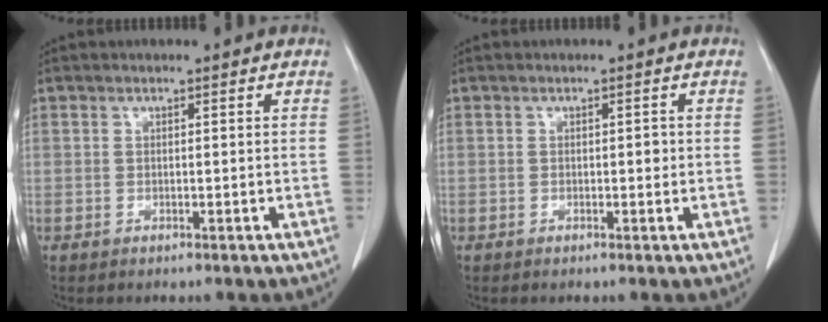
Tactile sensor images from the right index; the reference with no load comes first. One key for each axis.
{"total": 0.9, "fx": -0.1, "fy": 0.4, "fz": 0.8, "tx": -0.009, "ty": 0.002, "tz": -0.002}